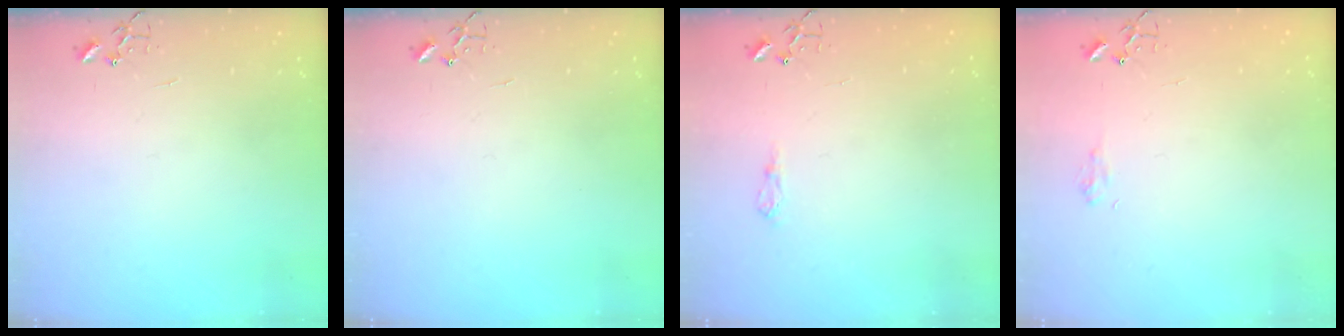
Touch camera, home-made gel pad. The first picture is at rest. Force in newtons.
{"total": 0.0}
{"total": 5.4, "press": 5.4, "slide": 0.6}
{"total": 5.7, "press": 5.6, "slide": 0.7}